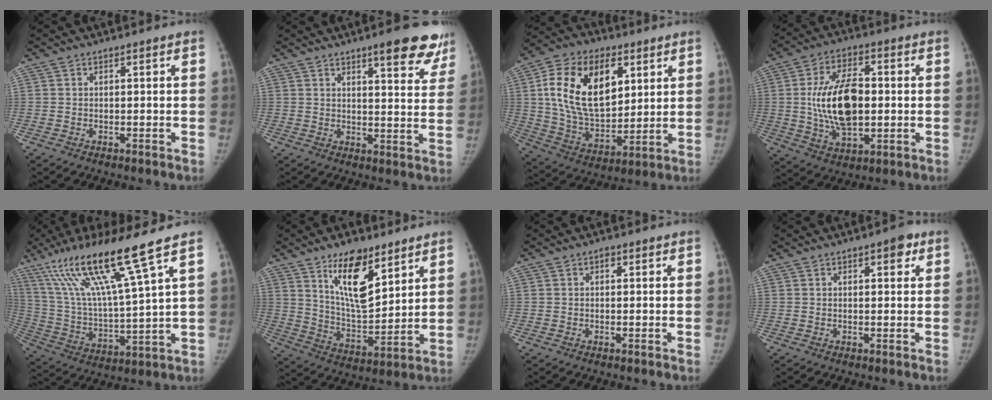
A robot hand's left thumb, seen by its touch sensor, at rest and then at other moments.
{"total": 12.3, "force": [8.7, 3.2, 8.1], "torque": [-0.054, -0.044, 0.100]}
{"total": 22.1, "force": [7.0, 13.1, 16.3], "torque": [-0.259, -0.021, 0.125]}
{"total": 15.6, "force": [0.4, 8.5, 13.1], "torque": [-0.215, 0.005, 0.011]}
{"total": 19.0, "force": [11.9, 0.1, 14.7], "torque": [-0.265, -0.053, 0.223]}
{"total": 14.1, "force": [8.4, 5.9, 9.7], "torque": [-0.131, -0.062, 0.153]}
{"total": 0.8, "force": [0.3, 0.6, 0.5], "torque": [-0.001, 0.002, 0.002]}
{"total": 2.9, "force": [1.4, 1.3, 2.2], "torque": [-0.013, 0.000, 0.012]}